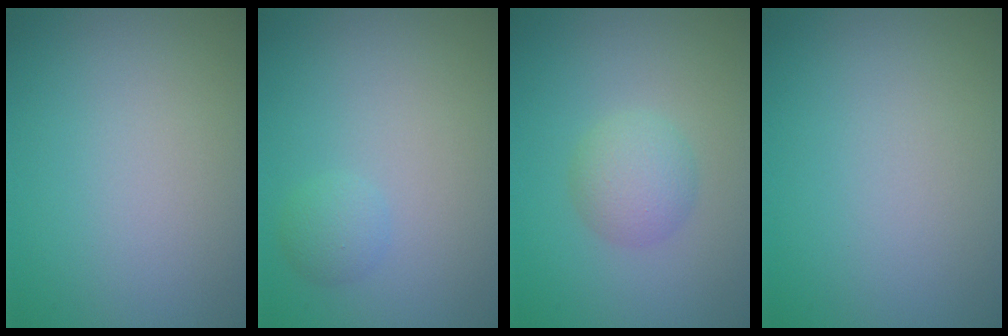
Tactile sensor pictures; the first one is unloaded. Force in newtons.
{"total": 1.3, "press": 1.3, "slide": 0.0}
{"total": 2.7, "press": 2.7, "slide": 0.0}
{"total": 0.0}